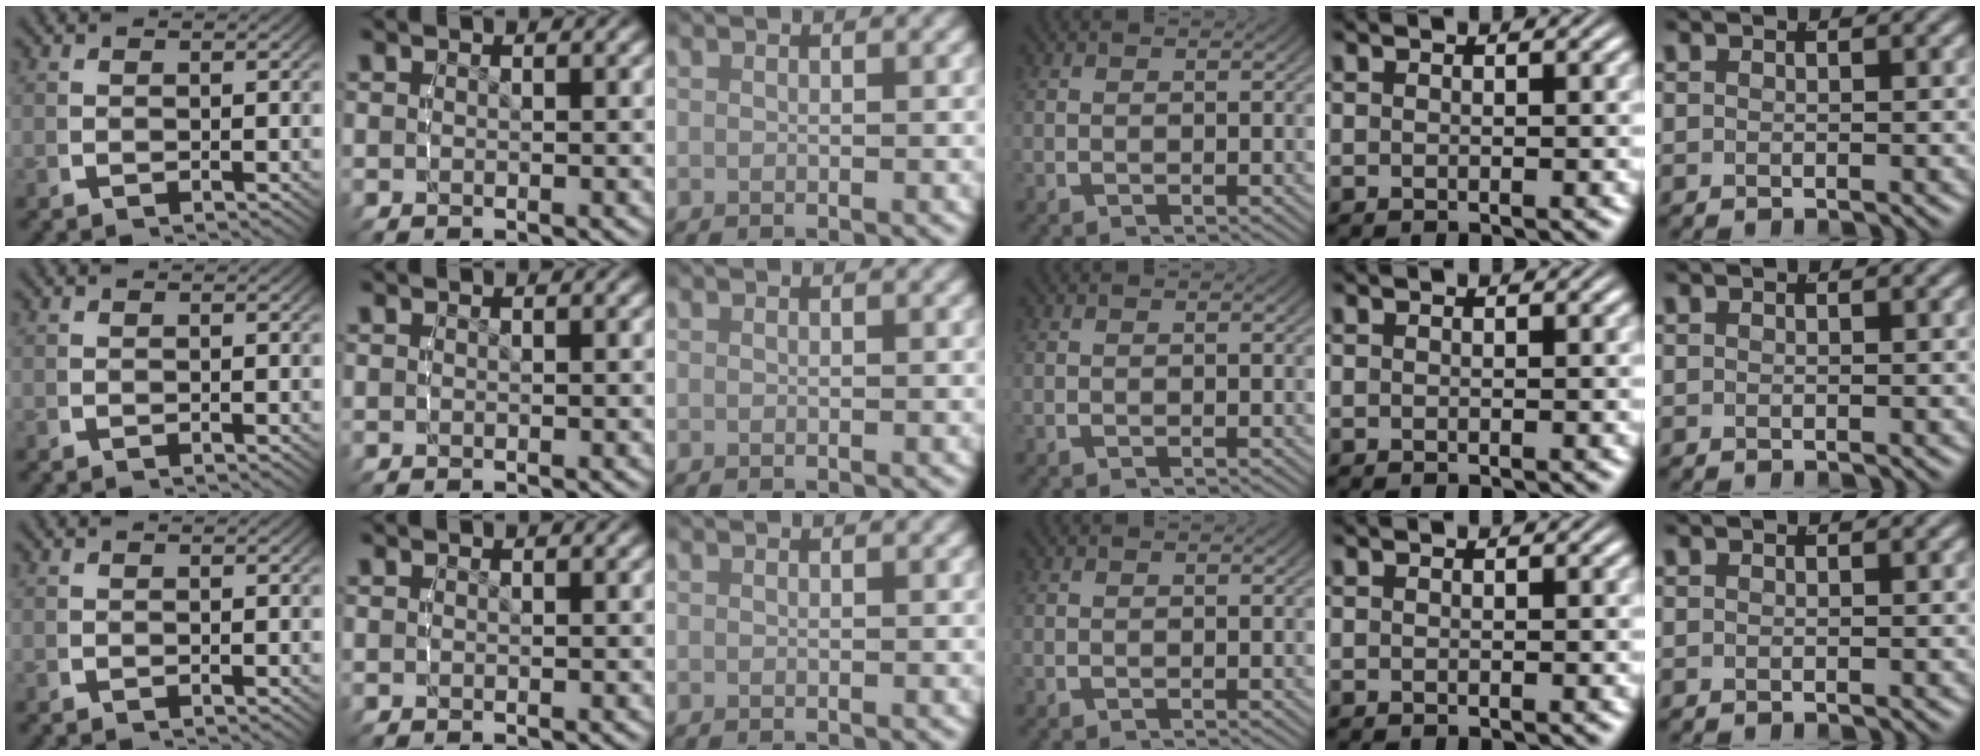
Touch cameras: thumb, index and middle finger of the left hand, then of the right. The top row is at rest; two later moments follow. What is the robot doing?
{"motion": "lift_and_place", "object": "tape"}